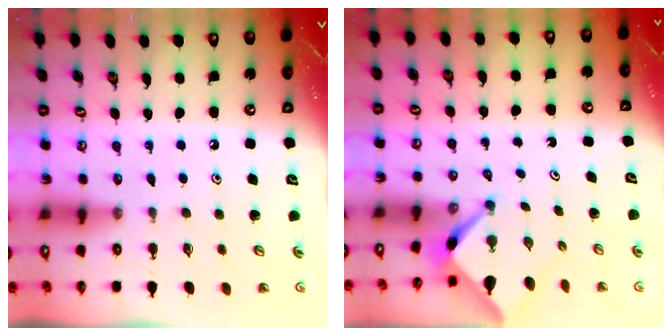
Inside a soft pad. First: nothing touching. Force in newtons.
{"total": 2.5, "press": 2.5, "slide": 0.3}